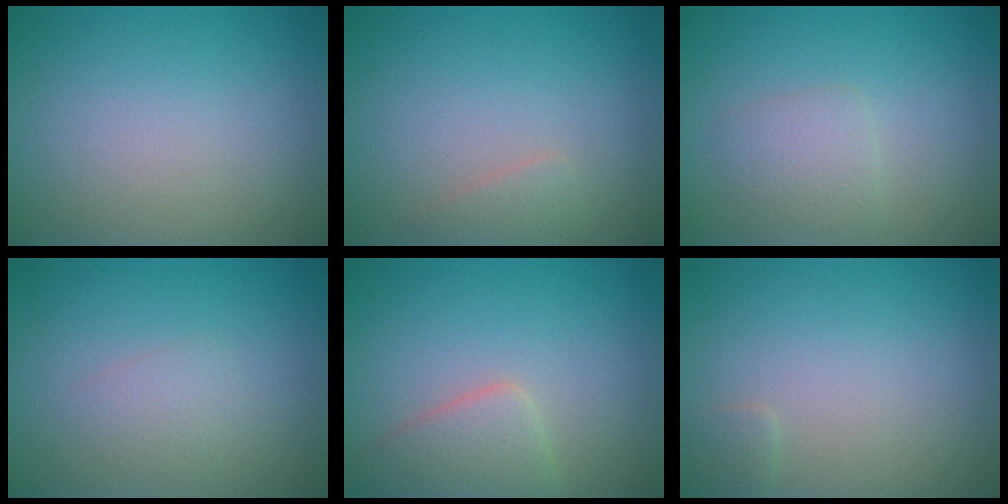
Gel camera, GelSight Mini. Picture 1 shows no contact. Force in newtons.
{"total": 1.3, "press": 1.3, "slide": 0.0}
{"total": 1.9, "press": 1.9, "slide": 0.1}
{"total": 1.4, "press": 1.4, "slide": 0.1}
{"total": 2.5, "press": 2.5, "slide": 0.2}
{"total": 0.8, "press": 0.8, "slide": 0.1}